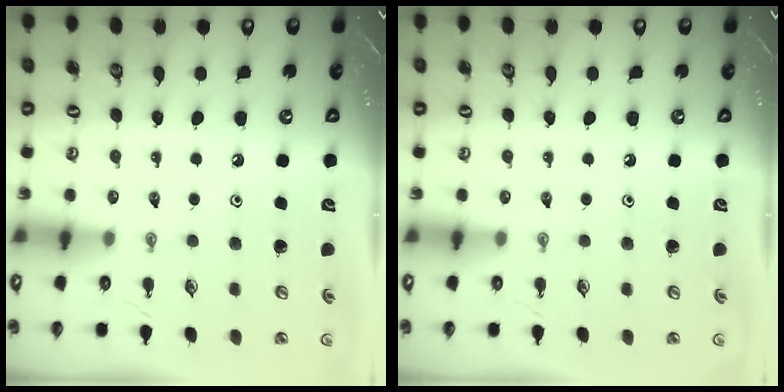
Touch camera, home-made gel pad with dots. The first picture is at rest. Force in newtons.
{"total": 0.0}